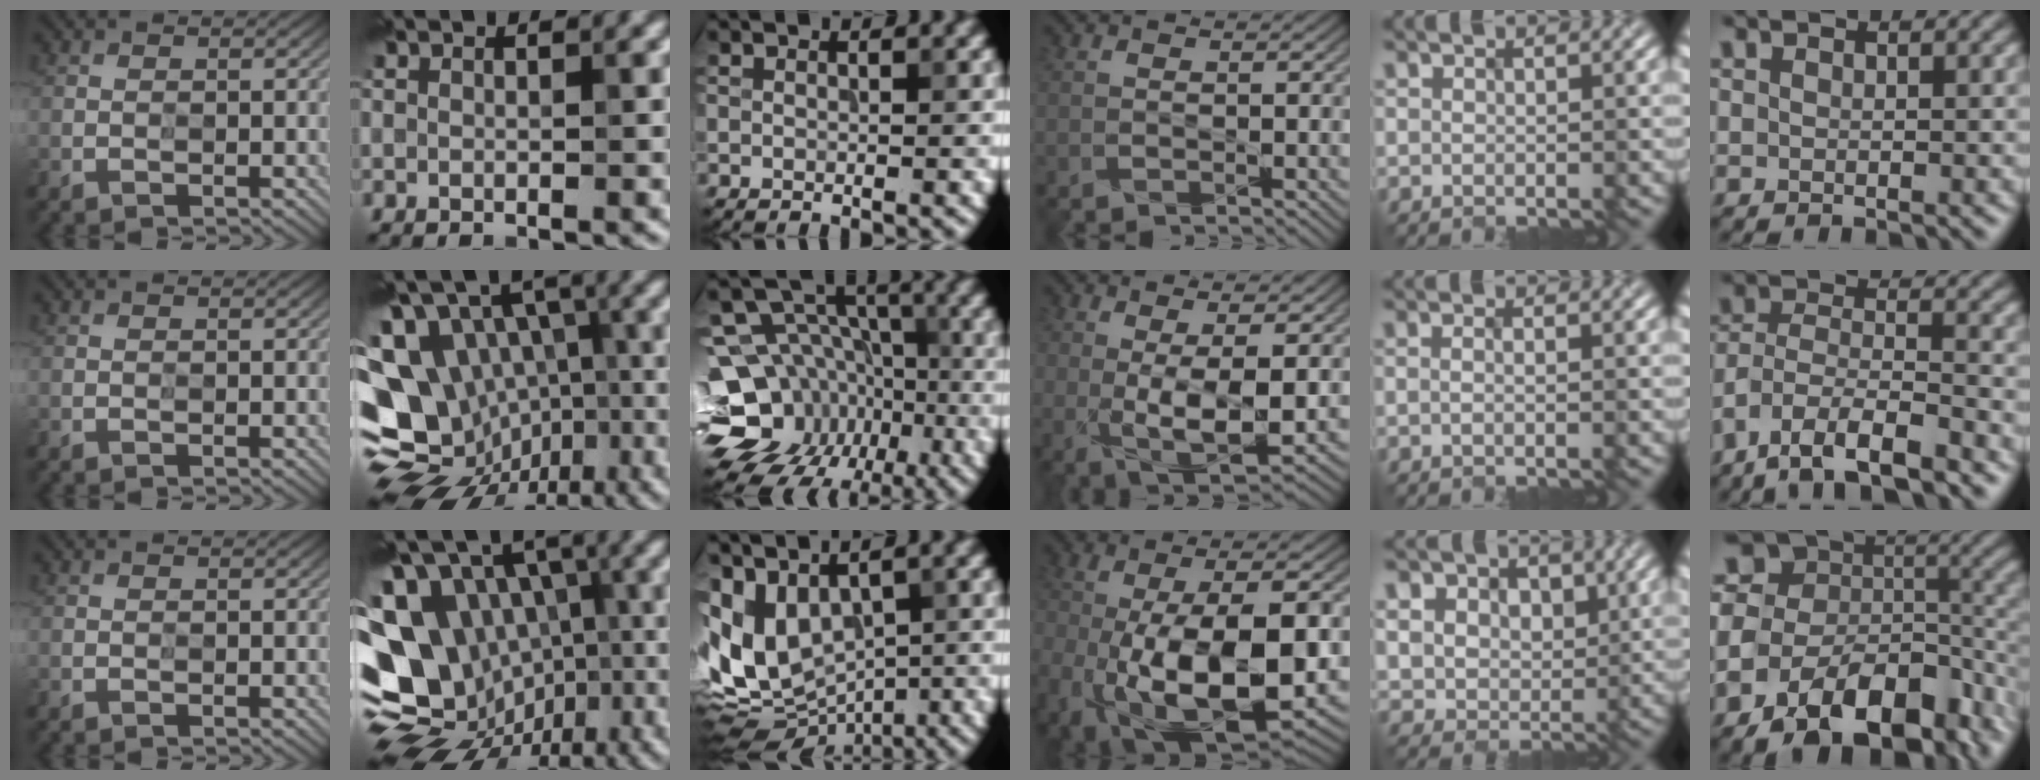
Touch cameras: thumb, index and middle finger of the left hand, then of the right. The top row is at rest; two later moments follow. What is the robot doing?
{"motion": "wipe", "object": "whiteboard"}